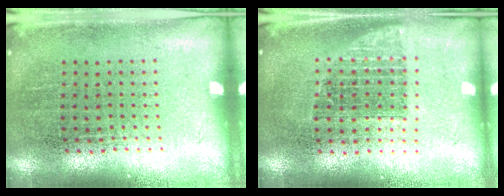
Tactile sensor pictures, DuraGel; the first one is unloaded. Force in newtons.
{"total": 1.4, "press": 1.2, "slide": 0.7}